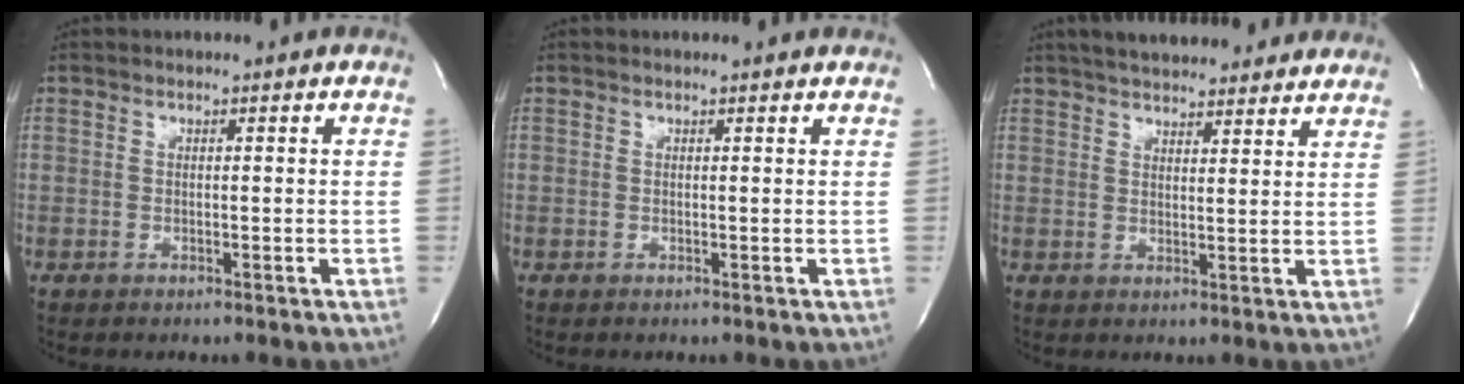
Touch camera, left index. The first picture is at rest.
{"total": 1.5, "force": [1.5, 0.3, 0.1], "torque": [-0.014, 0.005, 0.010]}
{"total": 16.0, "force": [14.1, 3.9, 6.4], "torque": [-0.089, 0.032, 0.187]}